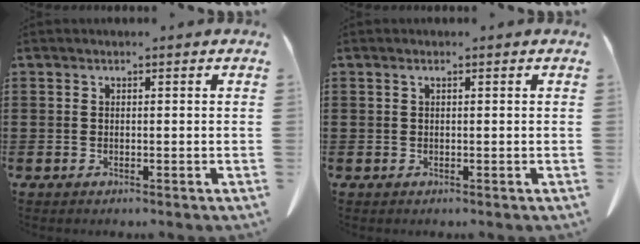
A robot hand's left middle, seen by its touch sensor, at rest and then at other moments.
{"total": 0.5, "force": [0.2, 0.1, 0.5], "torque": [-0.011, 0.001, 0.005]}